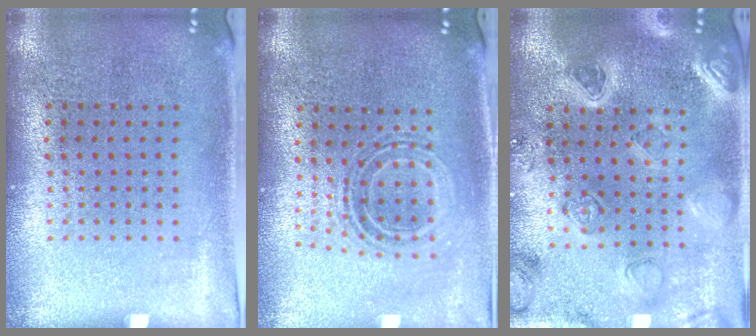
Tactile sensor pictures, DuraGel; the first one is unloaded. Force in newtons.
{"total": 0.8, "press": 0.8, "slide": 0.3}
{"total": 2.2, "press": 2.2, "slide": 0.3}